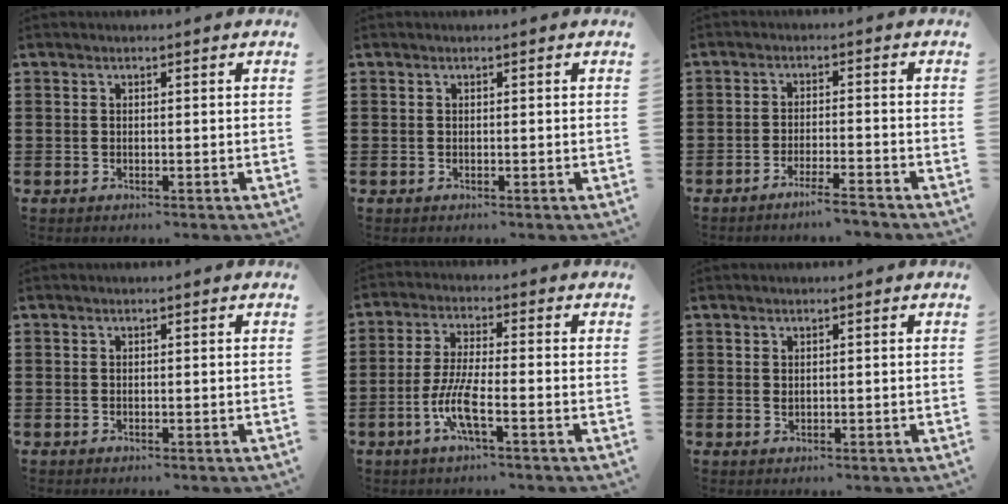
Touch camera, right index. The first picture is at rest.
{"total": 0.0}
{"total": 3.5, "force": [-3.1, -0.2, 1.6], "torque": [-0.025, 0.001, -0.058]}
{"total": 0.0}
{"total": 6.9, "force": [-3.0, 1.0, 6.2], "torque": [-0.143, -0.019, -0.062]}
{"total": 0.7, "force": [0.4, 0.5, 0.4], "torque": [-0.009, 0.003, 0.007]}